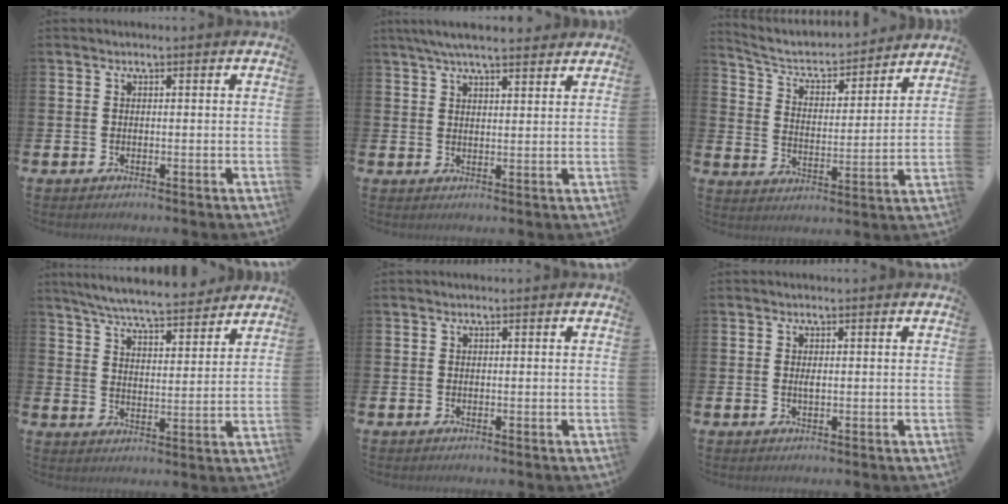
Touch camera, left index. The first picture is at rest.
{"total": 5.1, "force": [4.6, 0.9, 2.0], "torque": [-0.047, -0.010, 0.084]}
{"total": 5.4, "force": [5.0, 1.7, 1.4], "torque": [-0.062, -0.041, 0.079]}
{"total": 6.8, "force": [6.6, 0.5, 1.7], "torque": [-0.051, -0.043, 0.114]}
{"total": 0.0}
{"total": 0.8, "force": [0.2, 0.2, 0.8], "torque": [-0.021, 0.002, 0.004]}